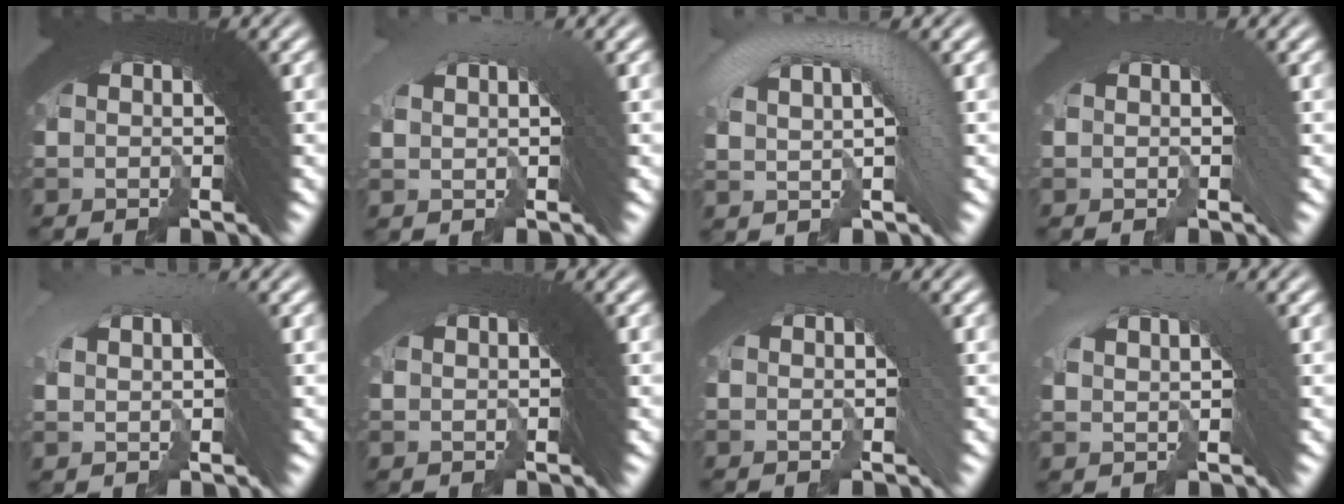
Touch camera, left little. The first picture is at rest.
{"total": 2.0, "force": [0.3, 1.1, 1.6], "torque": [-0.024, 0.015, 0.004]}
{"total": 4.7, "force": [0.7, 2.3, 4.0], "torque": [-0.070, 0.016, 0.006]}
{"total": 0.9, "force": [-0.4, 0.2, 0.7], "torque": [-0.005, 0.008, -0.007]}
{"total": 2.6, "force": [0.5, 1.4, 2.1], "torque": [-0.034, 0.013, 0.008]}
{"total": 0.8, "force": [-0.5, -0.2, -0.6], "torque": [0.009, 0.000, -0.003]}
{"total": 1.1, "force": [-0.2, 0.3, 1.0], "torque": [-0.007, 0.008, -0.005]}
{"total": 2.9, "force": [0.7, 1.4, 2.5], "torque": [-0.039, 0.012, 0.011]}